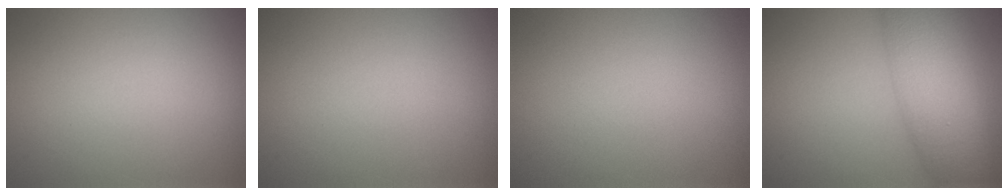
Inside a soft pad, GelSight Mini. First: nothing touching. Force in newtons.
{"total": 0.0}
{"total": 0.0}
{"total": 8.7, "press": 8.7, "slide": 0.2}